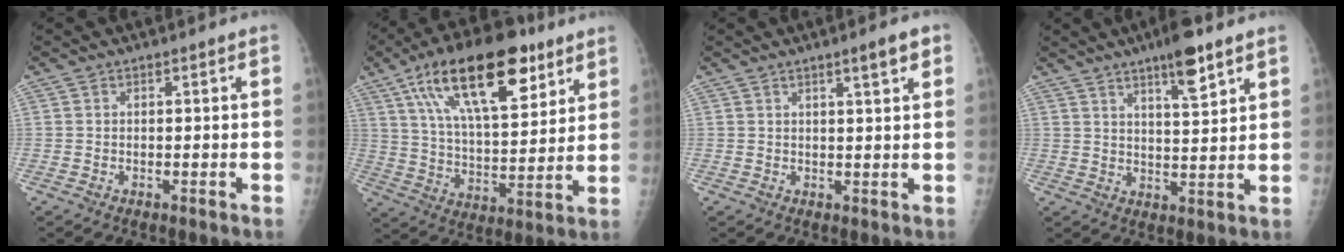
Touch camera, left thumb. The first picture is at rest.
{"total": 23.0, "force": [12.2, 9.6, 16.9], "torque": [-0.255, -0.027, 0.208]}
{"total": 3.8, "force": [2.2, 0.3, 3.1], "torque": [-0.039, -0.010, 0.032]}
{"total": 8.3, "force": [5.3, 1.7, 6.1], "torque": [-0.090, -0.030, 0.085]}